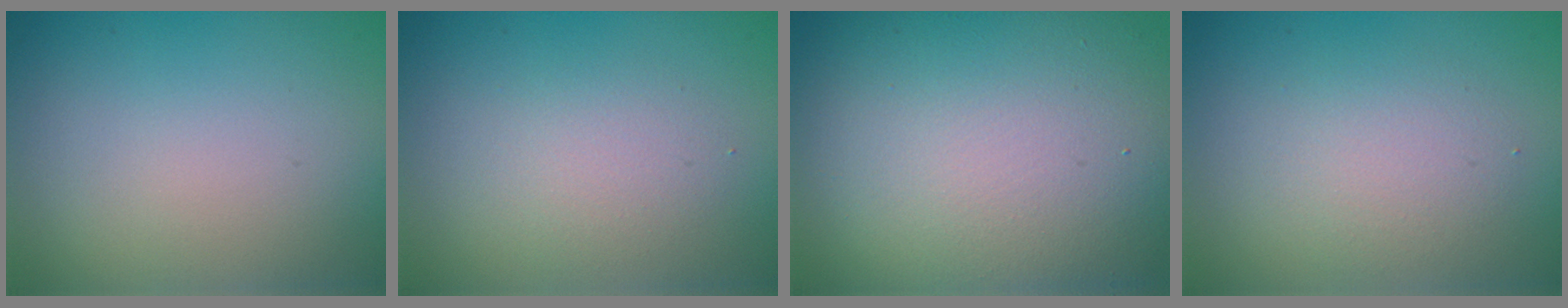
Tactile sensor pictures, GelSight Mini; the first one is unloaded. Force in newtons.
{"total": 2.0, "press": 2.0, "slide": 0.2}
{"total": 15.0, "press": 15.0, "slide": 0.4}
{"total": 2.6, "press": 2.6, "slide": 0.2}